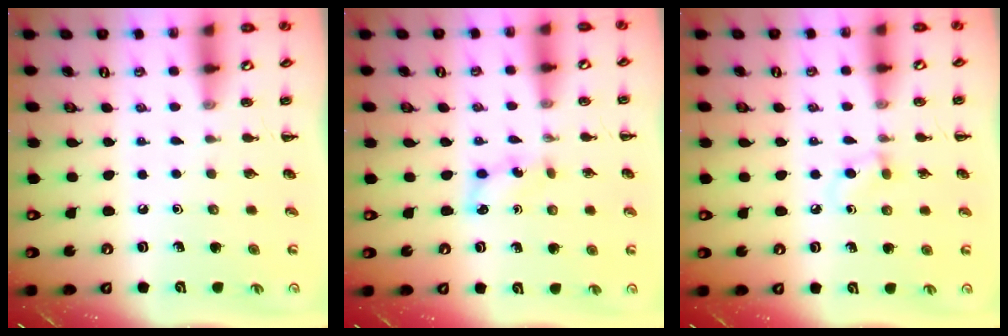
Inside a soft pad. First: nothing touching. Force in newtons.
{"total": 3.6, "press": 3.5, "slide": 1.1}
{"total": 4.1, "press": 3.8, "slide": 1.7}